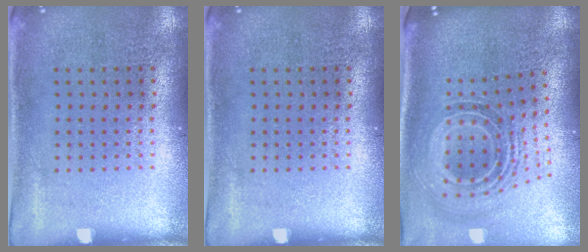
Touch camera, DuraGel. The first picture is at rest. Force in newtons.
{"total": 0.0}
{"total": 1.7, "press": 1.3, "slide": 1.1}